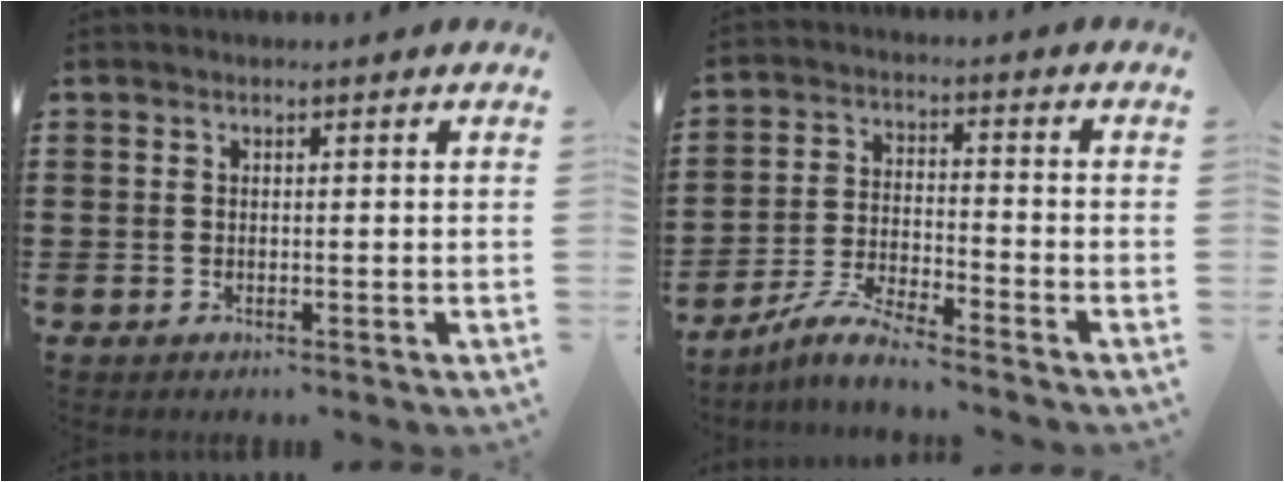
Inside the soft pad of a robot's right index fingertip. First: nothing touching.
{"total": 5.9, "force": [-5.5, 0.3, 2.1], "torque": [-0.055, -0.006, -0.109]}